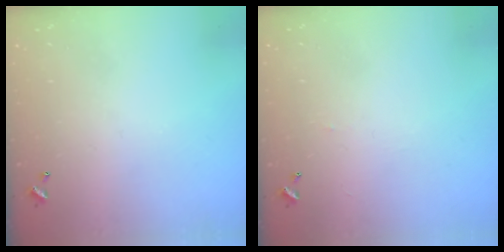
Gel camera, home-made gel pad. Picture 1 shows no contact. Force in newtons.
{"total": 0.5, "press": 0.3, "slide": 0.4}